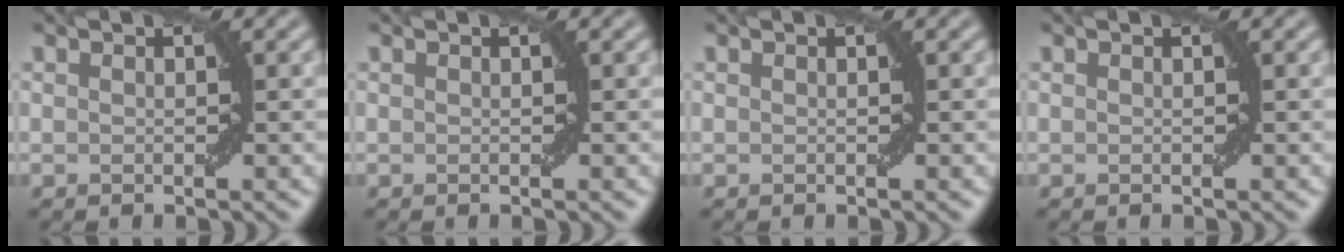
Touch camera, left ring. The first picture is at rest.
{"total": 0.0}
{"total": 0.0}
{"total": 0.0}